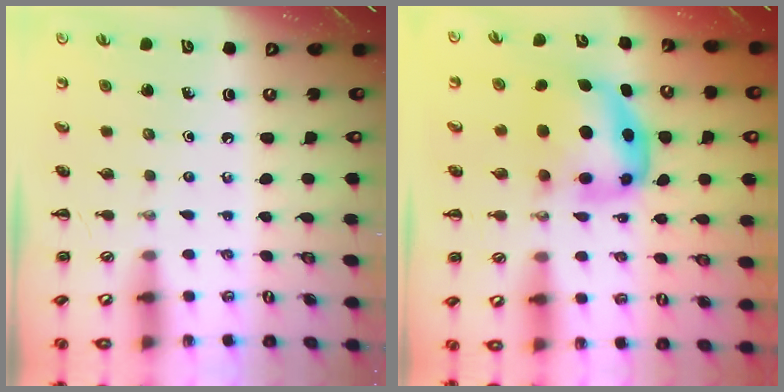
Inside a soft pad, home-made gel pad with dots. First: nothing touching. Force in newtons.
{"total": 6.6, "press": 6.4, "slide": 1.5}